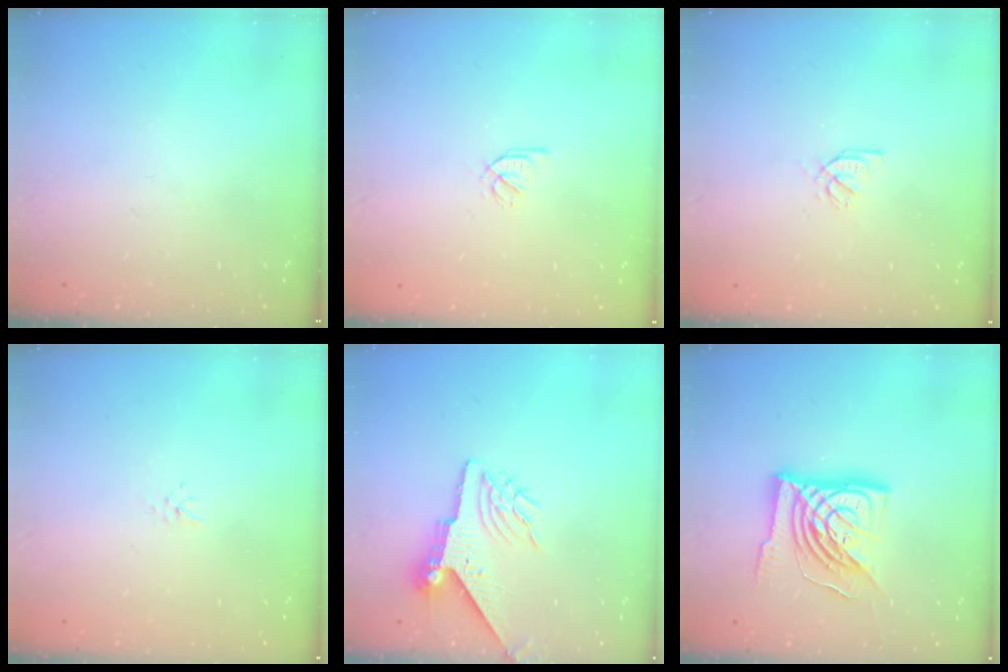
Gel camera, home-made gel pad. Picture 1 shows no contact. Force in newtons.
{"total": 2.1, "press": 1.9, "slide": 0.8}
{"total": 2.1, "press": 2.1, "slide": 0.2}
{"total": 2.0, "press": 2.0, "slide": 0.3}
{"total": 8.4, "press": 8.3, "slide": 1.2}
{"total": 17.6, "press": 17.5, "slide": 1.9}